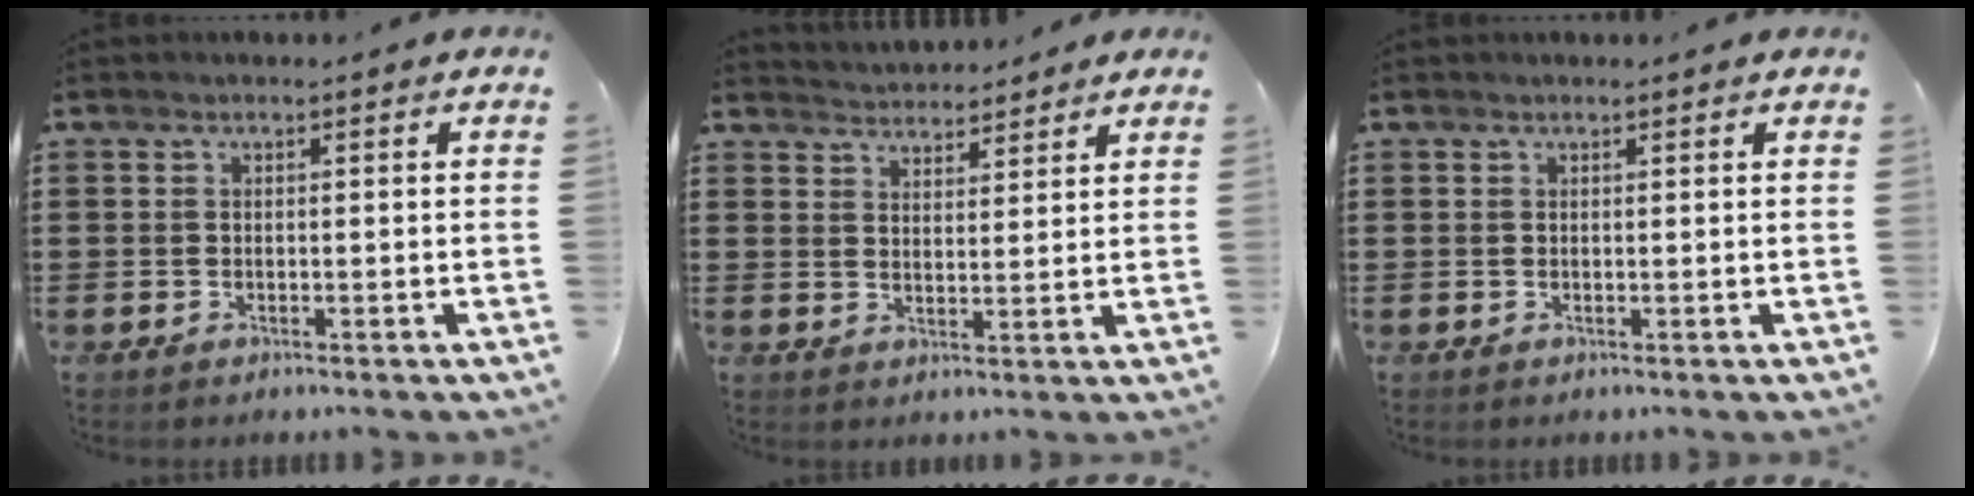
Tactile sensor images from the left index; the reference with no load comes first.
{"total": 3.3, "force": [3.3, 0.4, -0.2], "torque": [-0.007, -0.012, 0.060]}
{"total": 0.0}